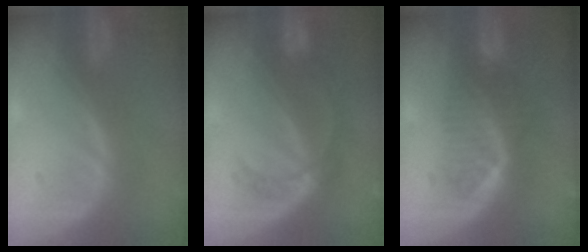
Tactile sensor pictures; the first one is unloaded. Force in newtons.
{"total": 5.2, "press": 4.6, "slide": 2.2}
{"total": 6.5, "press": 5.5, "slide": 3.4}